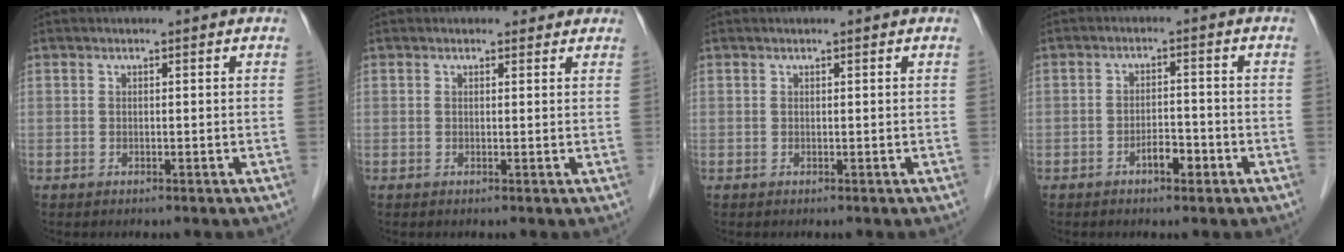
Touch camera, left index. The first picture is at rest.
{"total": 1.4, "force": [1.2, 0.8, 0.1], "torque": [-0.001, 0.002, 0.008]}
{"total": 0.0}
{"total": 3.4, "force": [-2.0, 1.3, 2.4], "torque": [-0.039, 0.005, -0.034]}